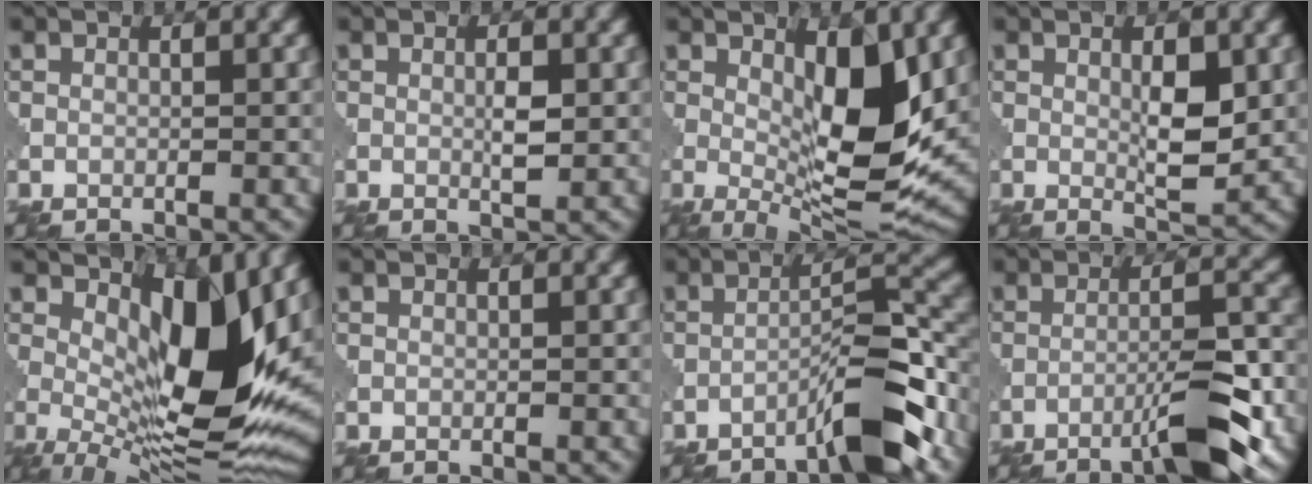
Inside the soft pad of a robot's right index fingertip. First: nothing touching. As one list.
[{"total": 1.6, "force": [0.6, 0.2, 1.5], "torque": [-0.030, -0.001, 0.013]}, {"total": 9.2, "force": [1.3, 3.1, 8.6], "torque": [-0.136, -0.012, 0.031]}, {"total": 3.6, "force": [0.9, 0.9, 3.4], "torque": [-0.057, -0.007, 0.022]}, {"total": 12.5, "force": [2.6, 4.8, 11.2], "torque": [-0.174, -0.015, 0.051]}, {"total": 0.0}, {"total": 6.6, "force": [-4.5, 0.8, 4.7], "torque": [-0.068, 0.018, -0.076]}, {"total": 6.4, "force": [-3.9, 0.8, 4.9], "torque": [-0.071, 0.014, -0.064]}]